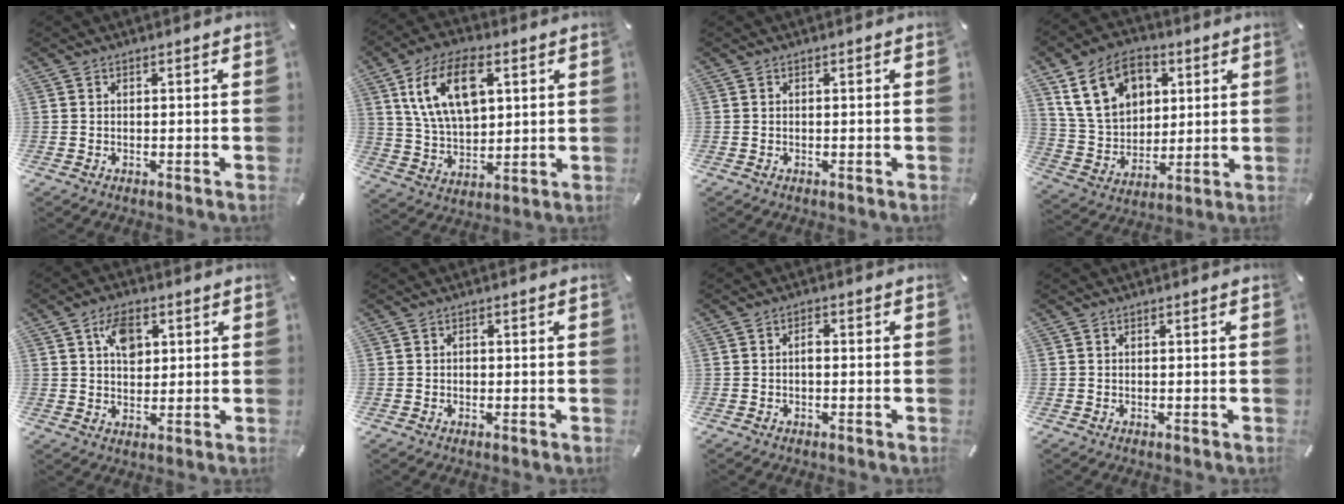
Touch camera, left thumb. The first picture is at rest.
{"total": 14.8, "force": [5.7, 8.7, 10.6], "torque": [-0.218, -0.004, 0.098]}
{"total": 0.0}
{"total": 14.6, "force": [6.5, 10.7, 7.4], "torque": [-0.162, -0.008, 0.125]}
{"total": 7.1, "force": [2.4, 4.9, 4.6], "torque": [-0.067, -0.002, 0.039]}
{"total": 0.7, "force": [-0.1, 0.6, 0.3], "torque": [-0.007, 0.003, -0.003]}
{"total": 1.8, "force": [-0.3, 0.9, 1.5], "torque": [-0.031, 0.005, -0.008]}
{"total": 0.0}